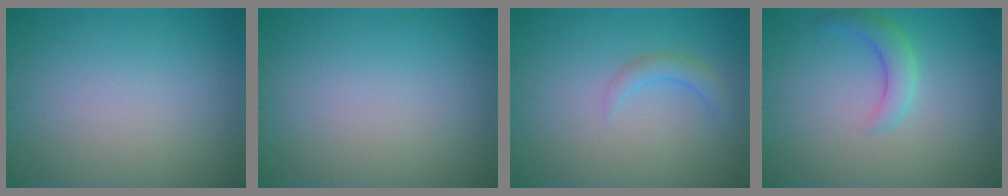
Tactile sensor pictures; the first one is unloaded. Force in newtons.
{"total": 0.0}
{"total": 1.6, "press": 1.6, "slide": 0.2}
{"total": 2.6, "press": 2.6, "slide": 0.1}